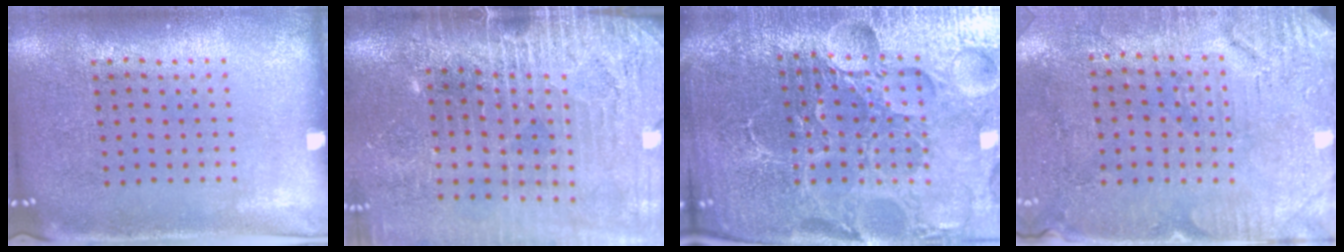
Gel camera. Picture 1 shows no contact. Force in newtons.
{"total": 3.8, "press": 3.4, "slide": 1.7}
{"total": 6.2, "press": 5.5, "slide": 2.7}
{"total": 3.1, "press": 2.8, "slide": 1.3}